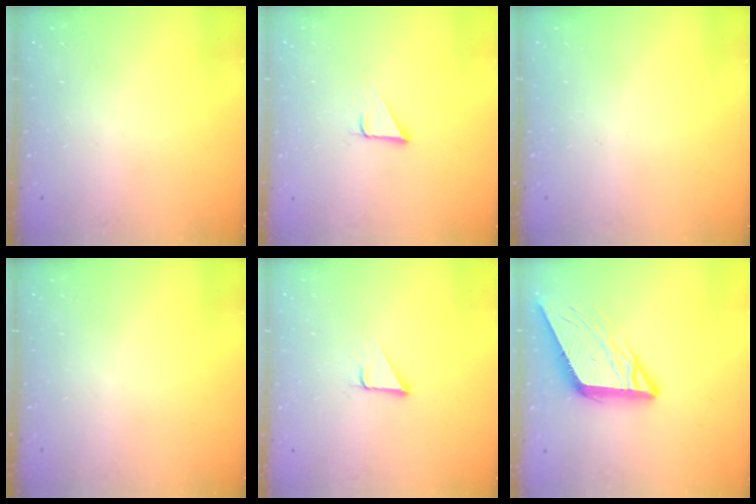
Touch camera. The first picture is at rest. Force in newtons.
{"total": 1.6, "press": 1.6, "slide": 0.2}
{"total": 0.0}
{"total": 0.0}
{"total": 1.6, "press": 1.6, "slide": 0.2}
{"total": 10.6, "press": 10.5, "slide": 1.1}